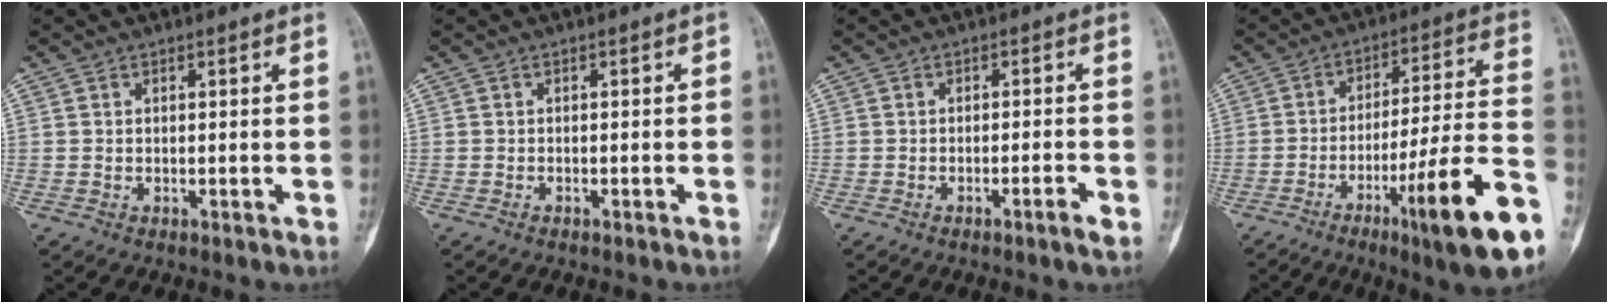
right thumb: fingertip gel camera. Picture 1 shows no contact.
{"total": 0.8, "force": [-0.5, 0.3, 0.6], "torque": [-0.008, 0.014, -0.011]}
{"total": 2.3, "force": [-1.3, -0.1, 1.9], "torque": [-0.038, 0.006, -0.024]}
{"total": 19.6, "force": [-9.5, 1.6, 17.1], "torque": [-0.255, 0.033, -0.144]}